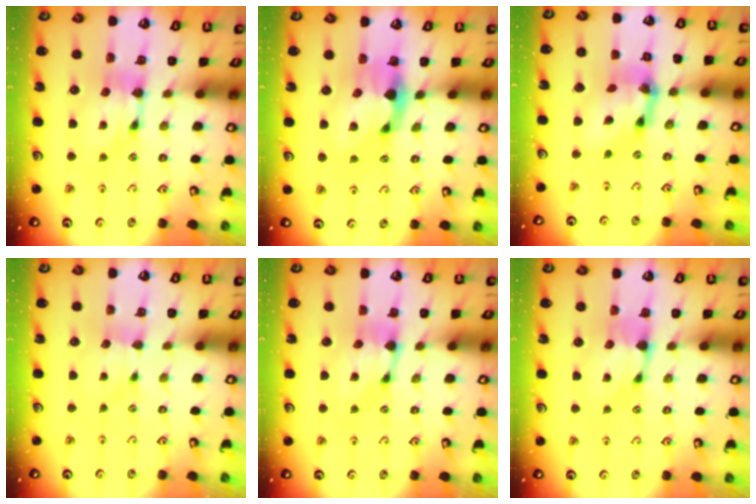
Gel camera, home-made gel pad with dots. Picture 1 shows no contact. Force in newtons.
{"total": 3.7, "press": 3.3, "slide": 1.5}
{"total": 6.7, "press": 6.3, "slide": 2.3}
{"total": 1.4, "press": 1.3, "slide": 0.5}
{"total": 0.8, "press": 0.4, "slide": 0.7}
{"total": 1.4, "press": 0.9, "slide": 1.0}